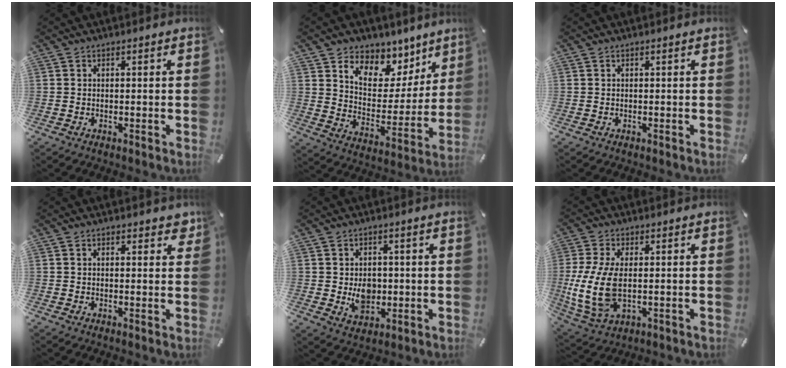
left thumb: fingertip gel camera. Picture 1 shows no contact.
{"total": 9.5, "force": [6.6, 6.6, 1.6], "torque": [-0.022, -0.079, 0.120]}
{"total": 0.0}
{"total": 2.3, "force": [1.4, 1.1, 1.5], "torque": [-0.016, -0.003, 0.020]}
{"total": 6.3, "force": [-0.3, 5.3, 3.4], "torque": [-0.040, -0.005, -0.005]}
{"total": 11.9, "force": [-0.2, 6.5, 9.9], "torque": [-0.228, -0.014, -0.001]}